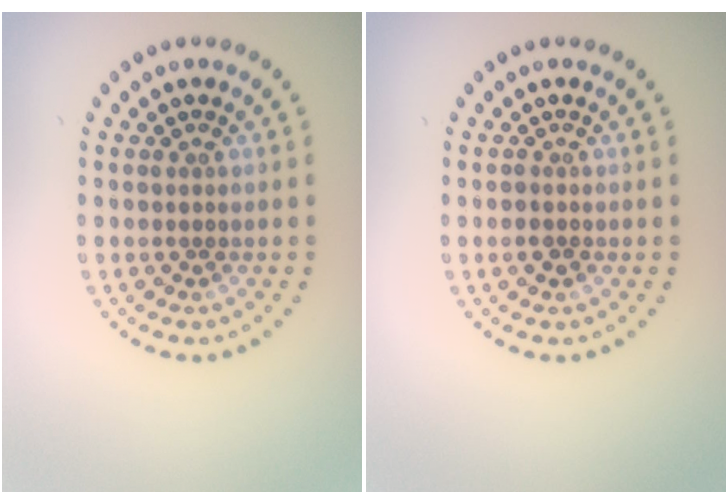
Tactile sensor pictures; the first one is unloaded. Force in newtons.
{"total": 1.0, "press": 1.0, "slide": 0.3}